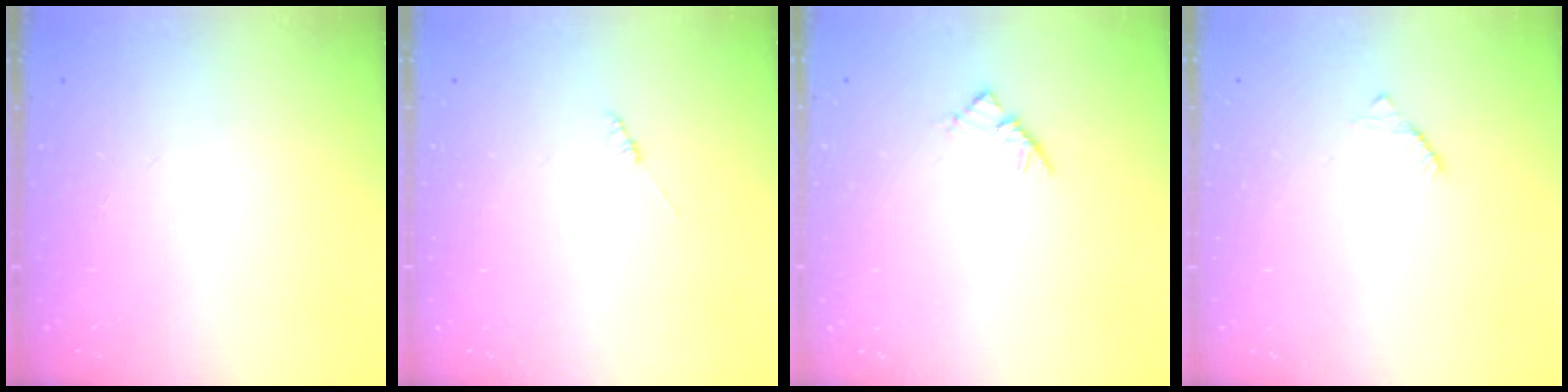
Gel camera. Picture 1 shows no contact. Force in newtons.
{"total": 0.9, "press": 0.8, "slide": 0.2}
{"total": 2.9, "press": 2.8, "slide": 0.7}
{"total": 2.2, "press": 2.2, "slide": 0.3}